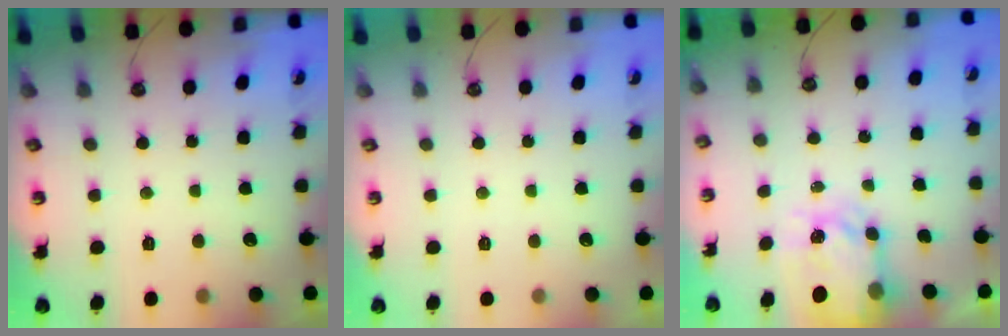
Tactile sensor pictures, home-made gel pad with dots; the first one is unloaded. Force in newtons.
{"total": 0.0}
{"total": 5.8, "press": 5.8, "slide": 0.7}